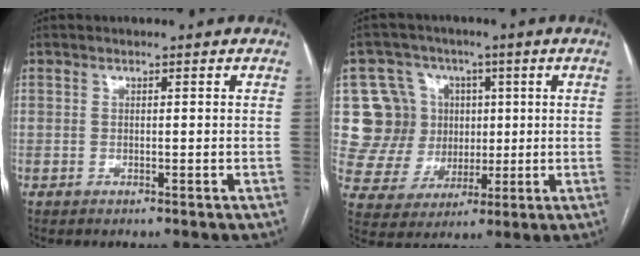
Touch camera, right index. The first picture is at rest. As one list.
[{"total": 12.1, "force": [3.0, 11.5, 2.4], "torque": [-0.057, 0.049, 0.068]}]